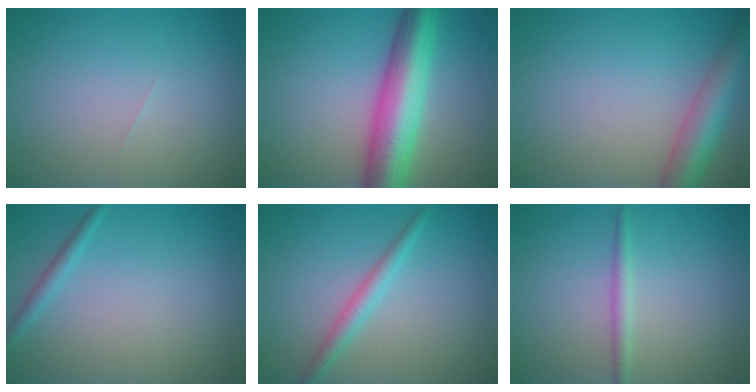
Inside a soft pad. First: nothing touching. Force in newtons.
{"total": 8.9, "press": 8.9, "slide": 0.3}
{"total": 5.3, "press": 5.3, "slide": 0.3}
{"total": 1.2, "press": 1.2, "slide": 0.0}
{"total": 2.1, "press": 2.1, "slide": 0.1}
{"total": 1.5, "press": 1.5, "slide": 0.1}